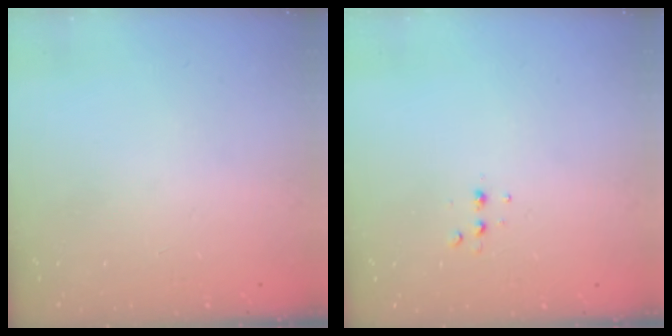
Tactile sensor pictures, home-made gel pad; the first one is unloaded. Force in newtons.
{"total": 3.6, "press": 3.5, "slide": 1.1}